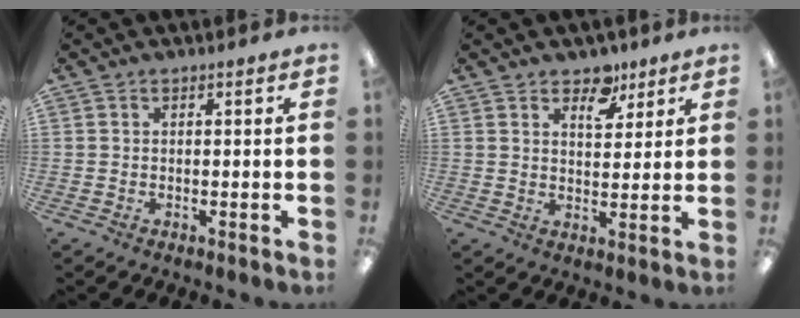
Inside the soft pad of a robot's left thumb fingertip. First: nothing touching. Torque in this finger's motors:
{"motor_torque": [-0.18, -0.13, 0.00, -0.11, -0.02]}